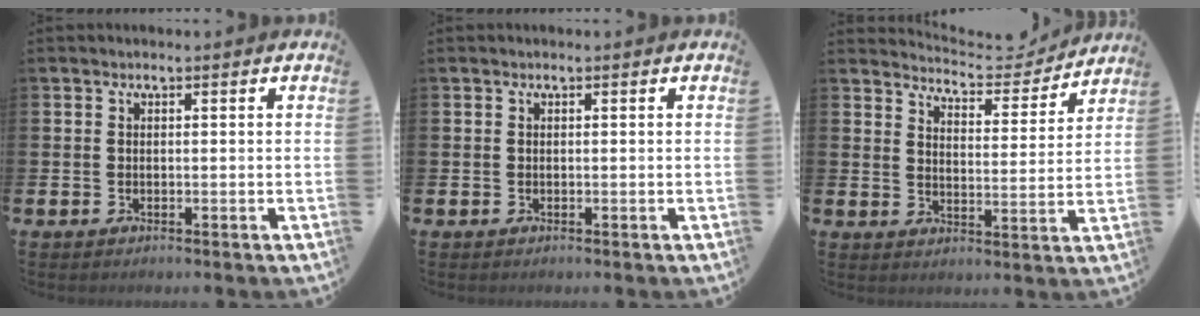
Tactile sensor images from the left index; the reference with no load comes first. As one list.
[{"total": 0.0}, {"total": 5.2, "force": [5.1, 0.9, 0.5], "torque": [-0.021, -0.041, 0.085]}]